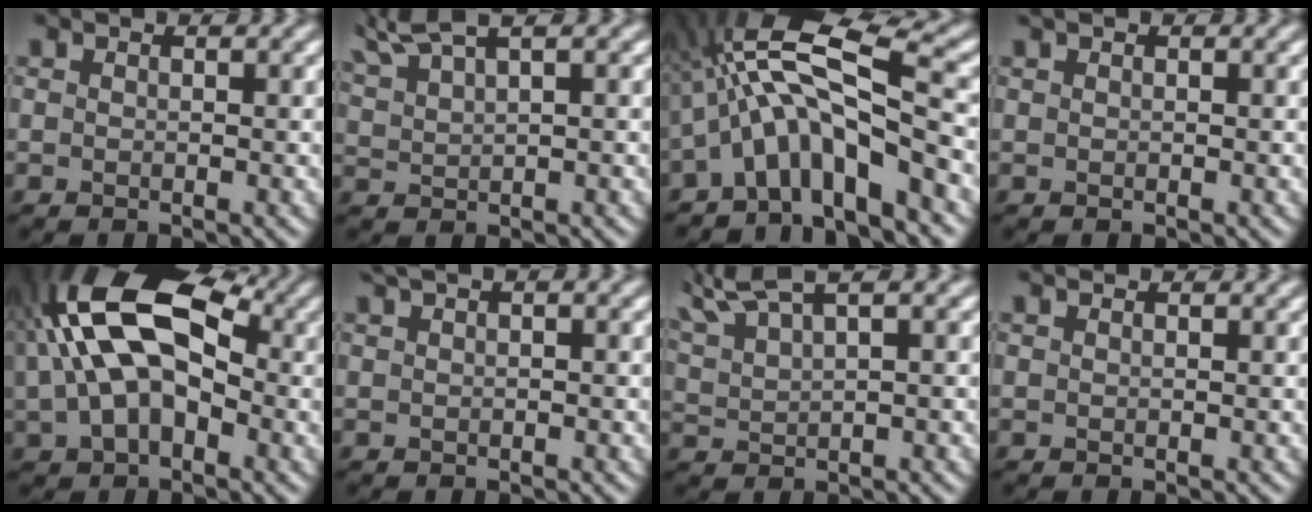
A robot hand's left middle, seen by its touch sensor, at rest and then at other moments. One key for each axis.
{"total": 5.0, "fx": 4.3, "fy": 0.6, "fz": 2.4, "tx": -0.068, "ty": 0.022, "tz": 0.081}
{"total": 10.5, "fx": -1.7, "fy": 3.4, "fz": 9.8, "tx": -0.168, "ty": 0.029, "tz": -0.046}
{"total": 0.0}
{"total": 13.3, "fx": 2.4, "fy": 7.6, "fz": 10.6, "tx": -0.199, "ty": 0.027, "tz": 0.030}
{"total": 1.1, "fx": 0.7, "fy": 0.1, "fz": 0.8, "tx": -0.015, "ty": 0.001, "tz": 0.016}
{"total": 5.8, "fx": 4.8, "fy": 0.9, "fz": 3.1, "tx": -0.086, "ty": 0.022, "tz": 0.090}
{"total": 0.7, "fx": 0.7, "fy": -0.1, "fz": 0.0, "tx": -0.002, "ty": 0.003, "tz": 0.010}